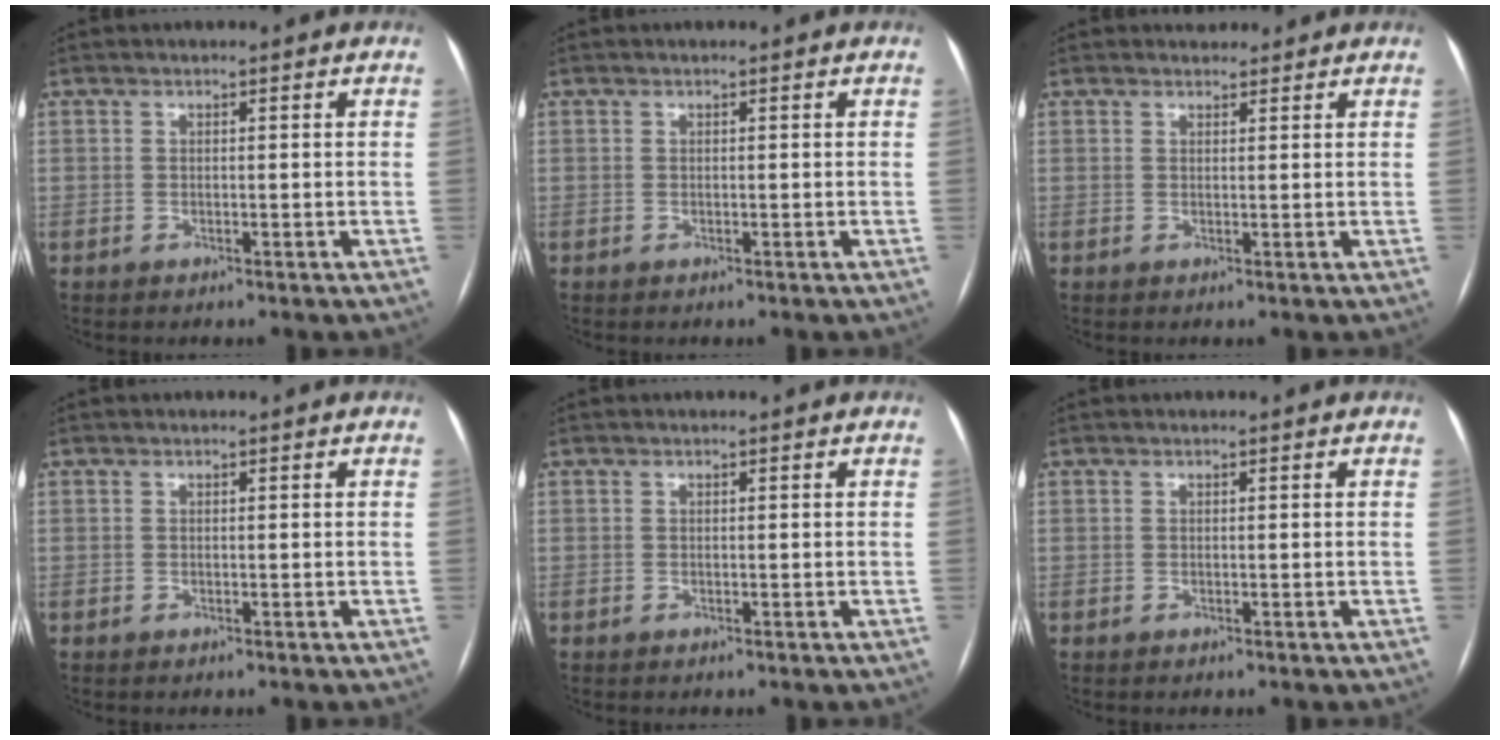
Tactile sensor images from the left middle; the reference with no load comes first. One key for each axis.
{"total": 0.0}
{"total": 1.7, "fx": 1.5, "fy": 0.8, "fz": 0.0, "tx": 0.000, "ty": 0.010, "tz": 0.021}
{"total": 0.0}
{"total": 0.0}
{"total": 0.0}